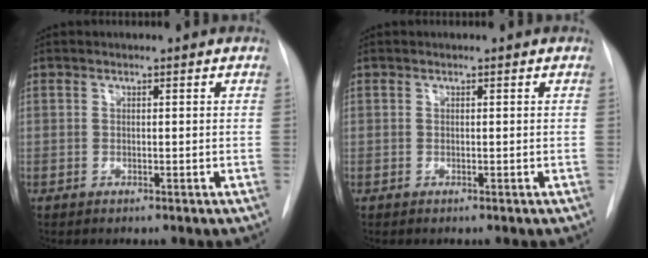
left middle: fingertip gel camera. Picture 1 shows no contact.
{"total": 0.0}